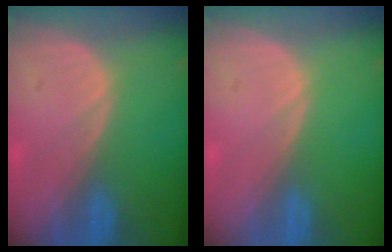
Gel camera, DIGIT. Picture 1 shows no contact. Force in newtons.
{"total": 0.0}